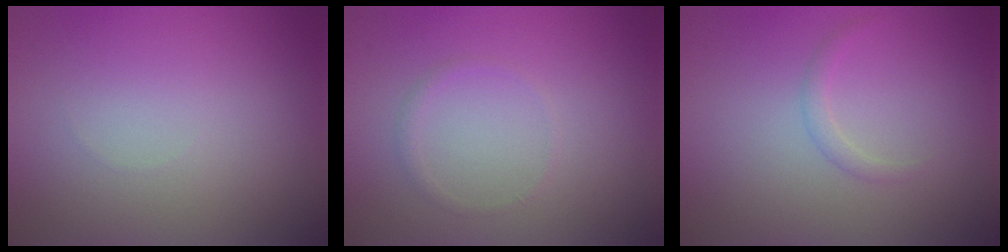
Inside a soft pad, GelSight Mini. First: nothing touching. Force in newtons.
{"total": 0.7, "press": 0.7, "slide": 0.0}
{"total": 1.0, "press": 1.0, "slide": 0.1}